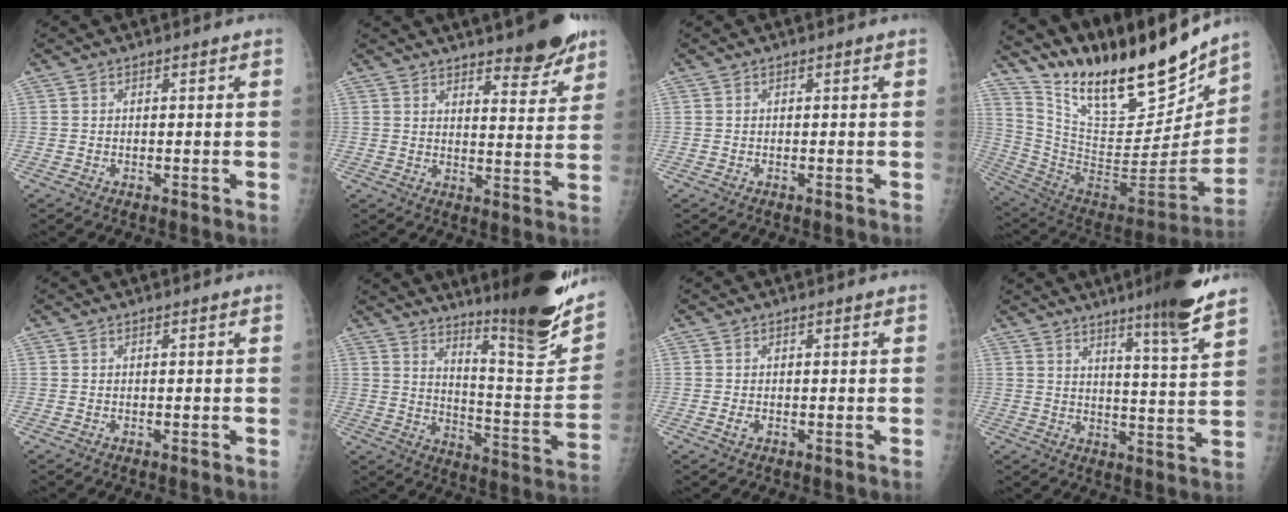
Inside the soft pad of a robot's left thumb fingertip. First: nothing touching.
{"total": 10.6, "force": [8.1, 2.7, 6.2], "torque": [-0.057, -0.055, 0.113]}
{"total": 0.0}
{"total": 29.2, "force": [22.1, 9.3, 16.6], "torque": [-0.242, -0.097, 0.368]}
{"total": 0.0}
{"total": 23.2, "force": [16.8, 3.2, 15.7], "torque": [-0.209, -0.116, 0.250]}
{"total": 1.3, "force": [0.3, 0.6, 1.1], "torque": [-0.022, 0.004, 0.009]}
{"total": 11.6, "force": [8.5, 0.1, 7.9], "torque": [-0.107, -0.056, 0.121]}